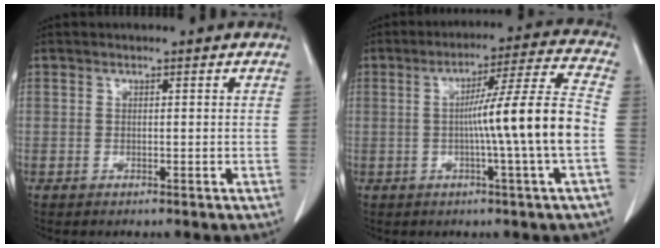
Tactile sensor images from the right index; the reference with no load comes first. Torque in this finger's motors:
{"motor_torque": [1.72, -0.40, 0.90, 0.21]}